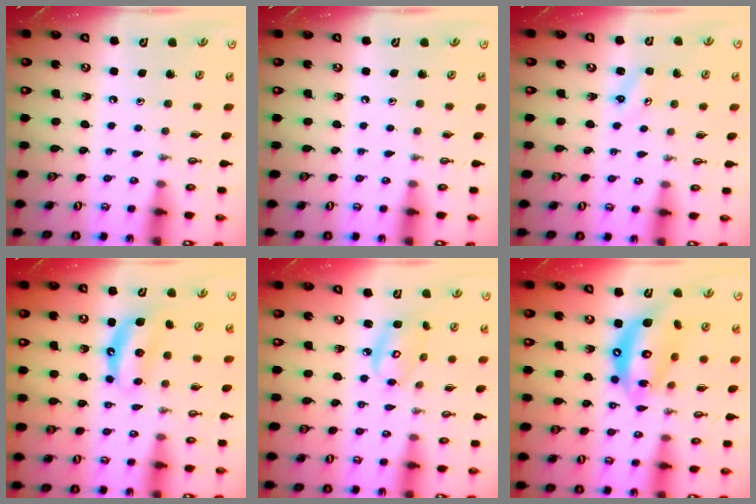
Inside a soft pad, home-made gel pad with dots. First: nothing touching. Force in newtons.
{"total": 0.0}
{"total": 2.9, "press": 2.9, "slide": 0.3}
{"total": 7.2, "press": 7.2, "slide": 0.5}
{"total": 6.9, "press": 6.9, "slide": 0.2}
{"total": 15.1, "press": 15.0, "slide": 1.5}